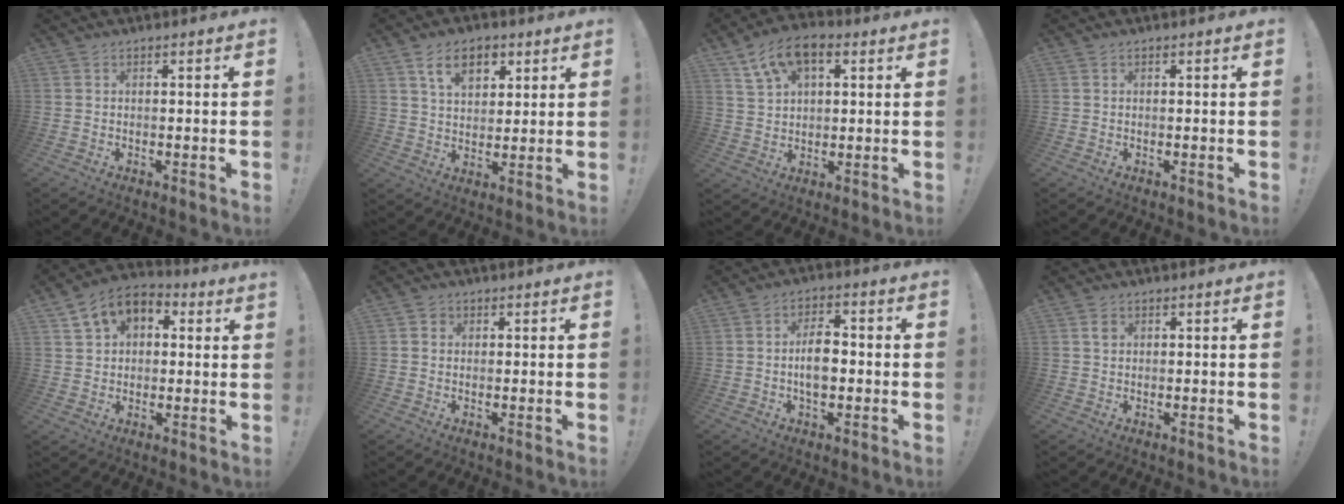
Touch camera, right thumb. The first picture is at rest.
{"total": 10.4, "force": [5.2, 6.5, 6.3], "torque": [-0.095, -0.007, 0.096]}
{"total": 10.1, "force": [4.9, 5.8, 6.6], "torque": [-0.117, -0.008, 0.096]}
{"total": 0.0}
{"total": 9.1, "force": [4.5, 6.2, 4.9], "torque": [-0.083, -0.013, 0.088]}
{"total": 1.6, "force": [0.3, 1.5, 0.5], "torque": [-0.002, 0.001, 0.004]}
{"total": 7.7, "force": [-1.1, 4.5, 6.1], "torque": [-0.104, 0.008, -0.025]}
{"total": 1.4, "force": [0.6, 1.1, 0.6], "torque": [0.002, -0.004, 0.009]}